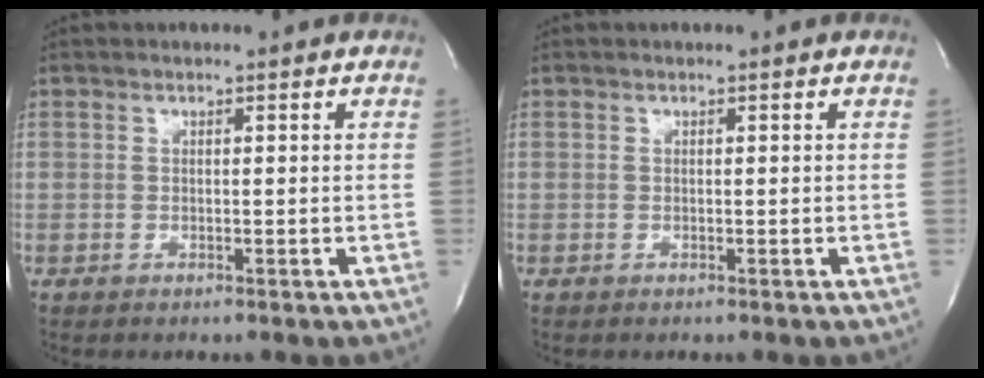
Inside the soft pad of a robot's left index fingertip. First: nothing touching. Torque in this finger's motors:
{"motor_torque": [0.00, 0.00, 0.00, -0.01]}